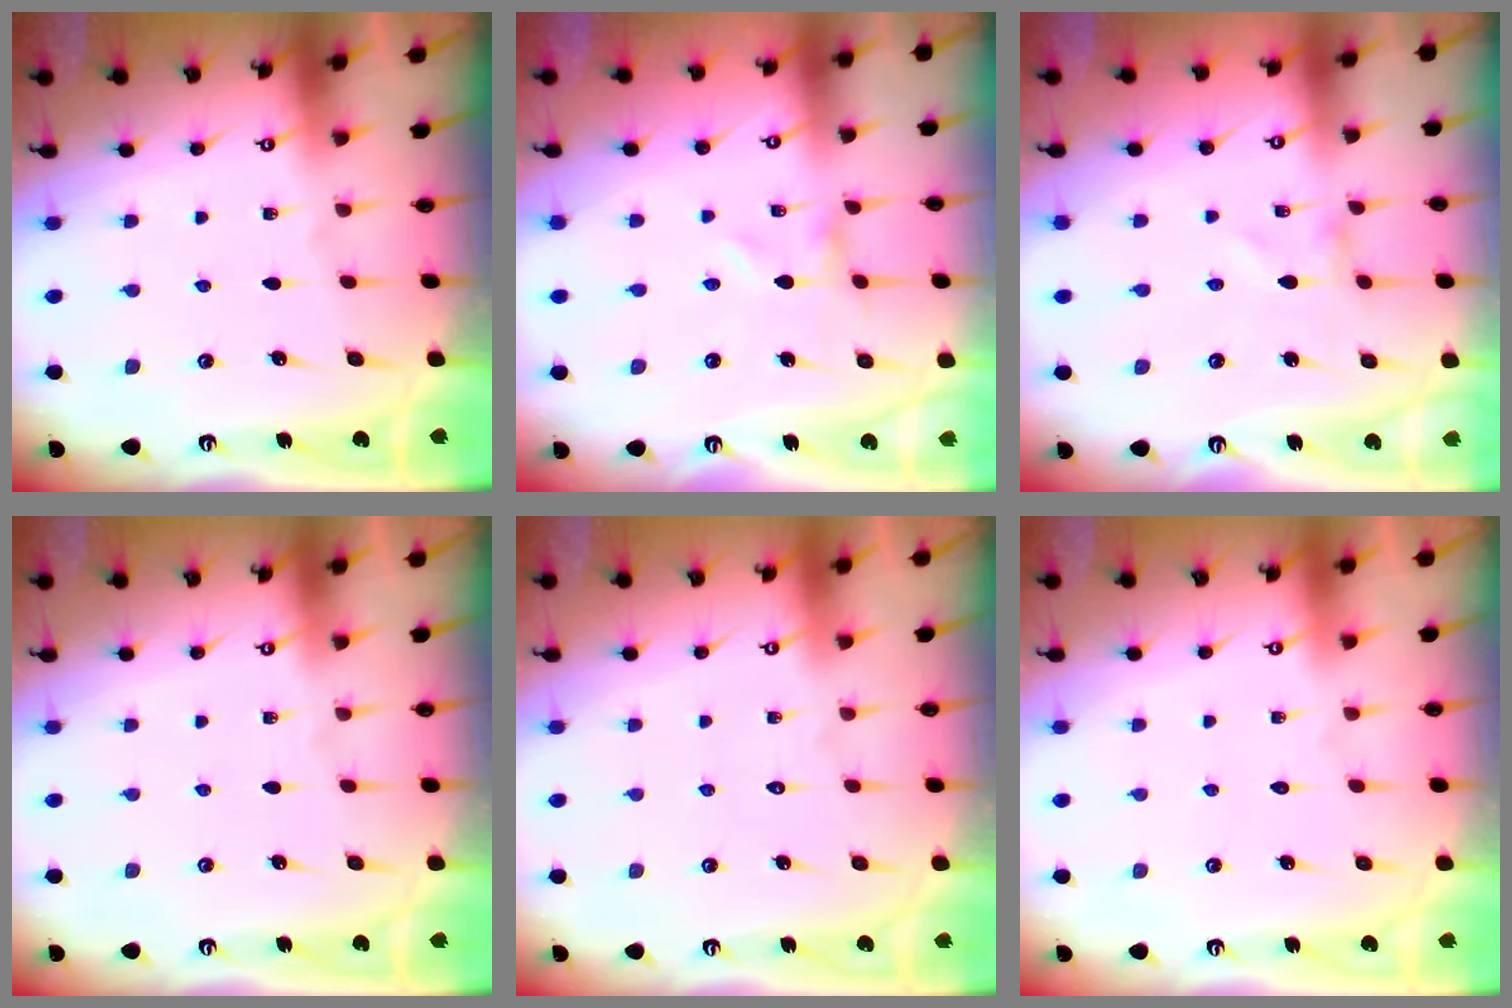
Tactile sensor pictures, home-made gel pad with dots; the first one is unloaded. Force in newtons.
{"total": 0.0}
{"total": 0.9, "press": 0.9, "slide": 0.1}
{"total": 0.0}
{"total": 1.7, "press": 1.7, "slide": 0.1}
{"total": 1.8, "press": 1.8, "slide": 0.1}